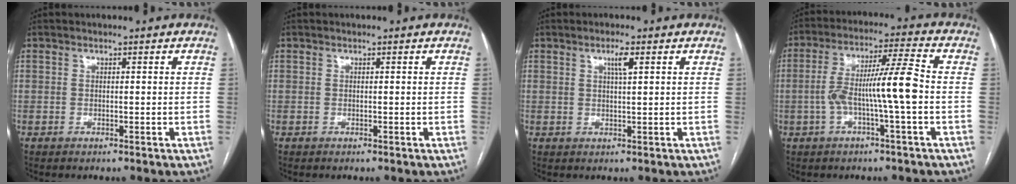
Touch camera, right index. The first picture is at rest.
{"total": 0.0}
{"total": 2.3, "force": [1.0, 0.1, 2.1], "torque": [-0.039, -0.002, 0.018]}
{"total": 10.0, "force": [-1.6, -0.1, 9.9], "torque": [-0.184, 0.023, -0.033]}